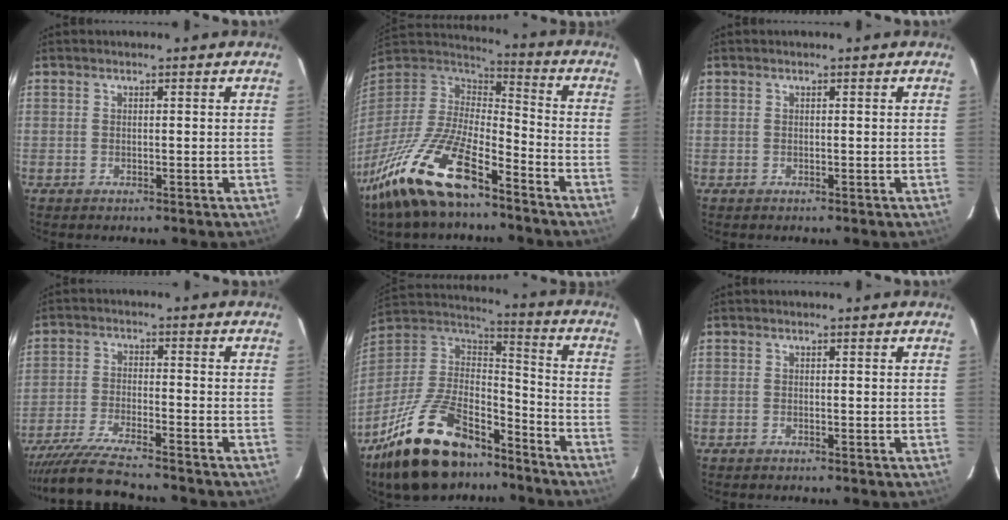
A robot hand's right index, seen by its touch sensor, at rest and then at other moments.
{"total": 21.7, "force": [-14.7, 7.1, 14.3], "torque": [-0.293, -0.037, -0.267]}
{"total": 0.0}
{"total": 12.3, "force": [-11.2, 0.5, 5.1], "torque": [-0.120, -0.024, -0.198]}
{"total": 25.5, "force": [-17.9, 10.8, 14.7], "torque": [-0.297, 0.001, -0.291]}
{"total": 0.0}